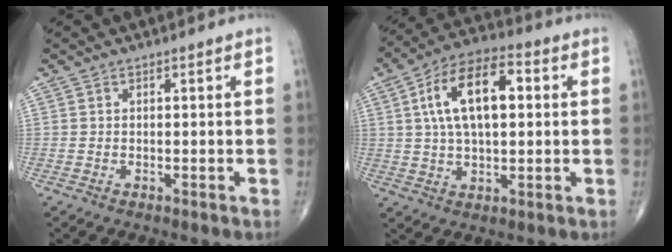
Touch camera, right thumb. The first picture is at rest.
{"total": 14.8, "force": [3.0, 7.3, 12.5], "torque": [-0.215, 0.020, 0.047]}